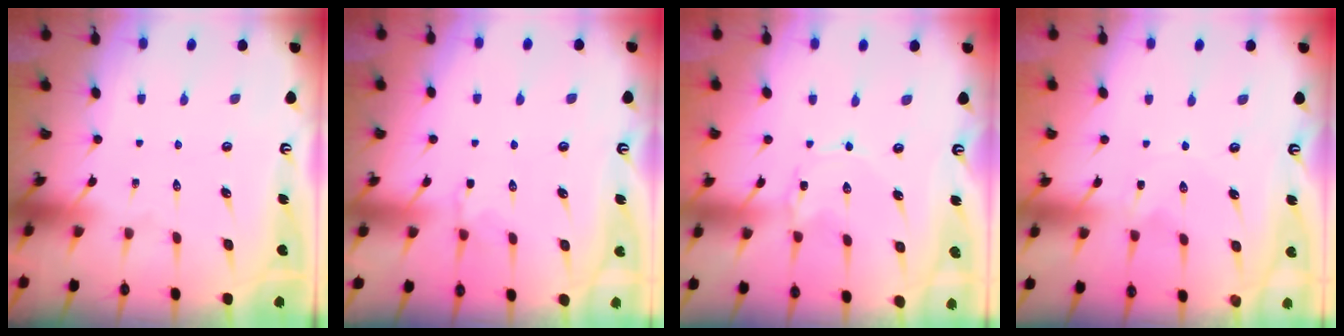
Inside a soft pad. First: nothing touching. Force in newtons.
{"total": 3.1, "press": 2.6, "slide": 1.6}
{"total": 0.6, "press": 0.6, "slide": 0.1}
{"total": 0.0}